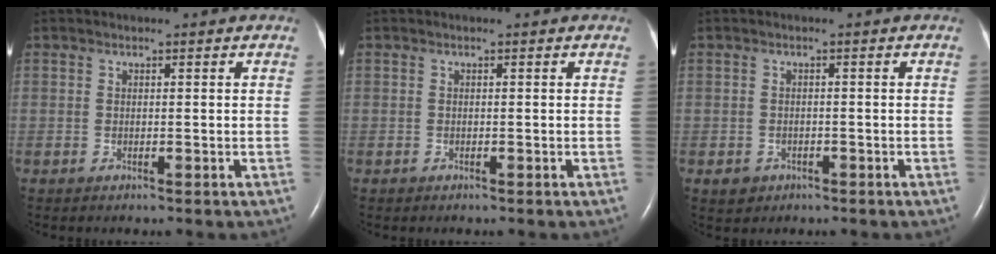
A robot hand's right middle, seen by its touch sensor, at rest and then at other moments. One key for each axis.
{"total": 0.0}
{"total": 2.1, "fx": -1.1, "fy": 1.8, "fz": 0.4, "tx": -0.004, "ty": 0.006, "tz": -0.010}